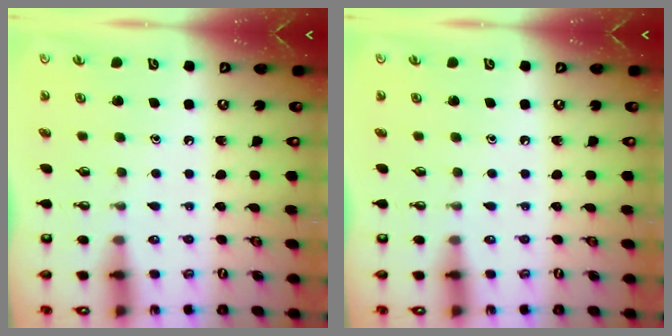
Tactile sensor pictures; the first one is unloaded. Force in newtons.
{"total": 0.0}